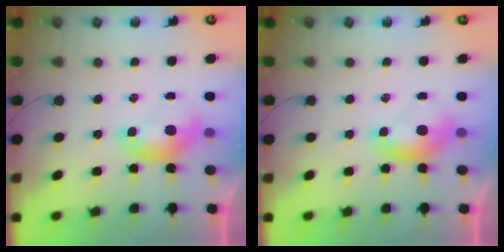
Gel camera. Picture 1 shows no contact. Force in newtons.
{"total": 0.0}